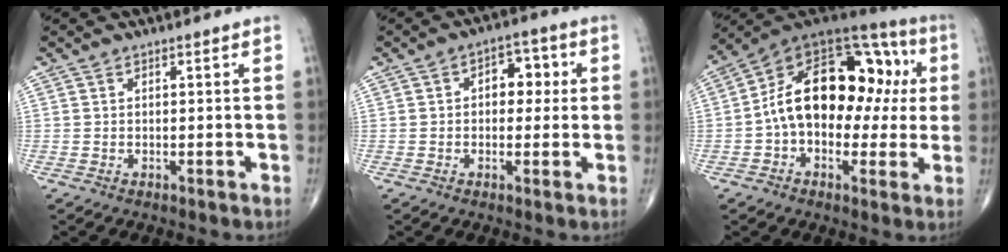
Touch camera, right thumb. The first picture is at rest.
{"total": 6.4, "force": [1.0, 4.3, 4.7], "torque": [-0.028, 0.013, 0.006]}
{"total": 22.2, "force": [1.3, 14.0, 17.2], "torque": [-0.236, 0.058, 0.012]}